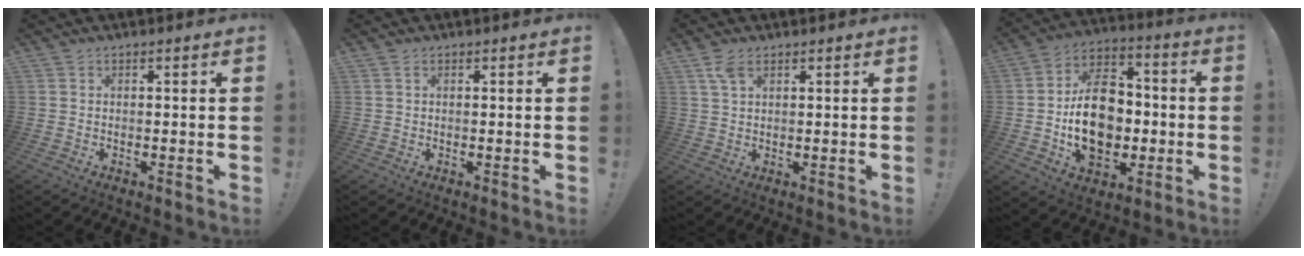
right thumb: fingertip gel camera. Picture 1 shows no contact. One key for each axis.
{"total": 0.9, "fx": 0.4, "fy": 0.3, "fz": 0.7, "tx": -0.012, "ty": 0.000, "tz": 0.007}
{"total": 4.2, "fx": 2.3, "fy": 2.0, "fz": 2.9, "tx": -0.050, "ty": -0.009, "tz": 0.042}
{"total": 19.4, "fx": -1.7, "fy": 14.1, "fz": 13.2, "tx": -0.219, "ty": 0.014, "tz": -0.021}